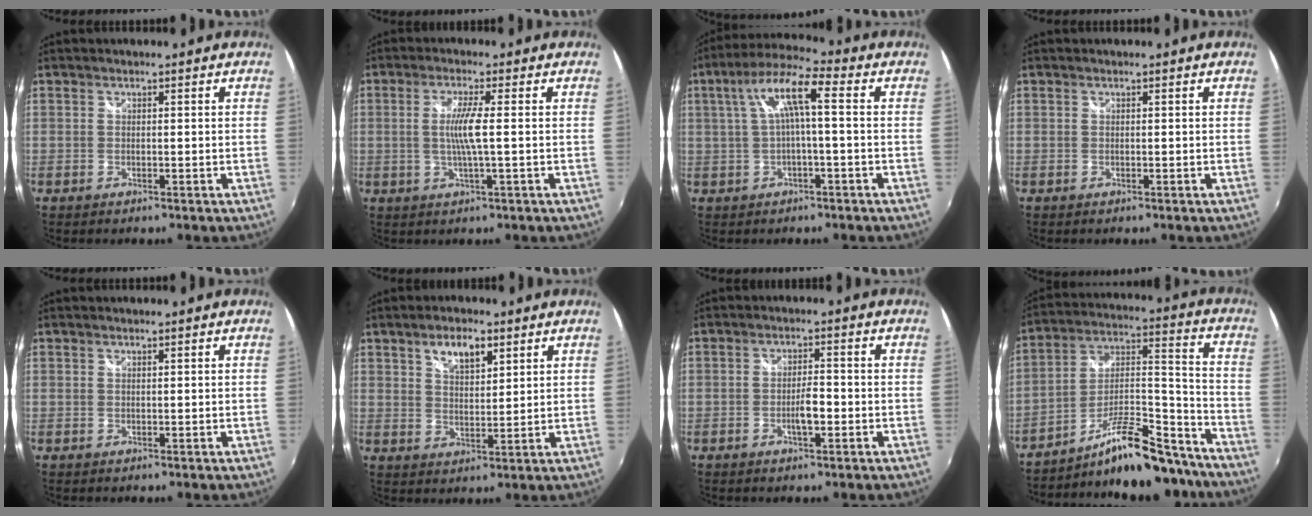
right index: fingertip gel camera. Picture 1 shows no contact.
{"total": 5.1, "force": [-0.1, -0.3, 5.1], "torque": [-0.098, -0.005, 0.000]}
{"total": 8.4, "force": [0.9, 1.4, 8.3], "torque": [-0.161, 0.020, 0.020]}
{"total": 0.0}
{"total": 0.0}
{"total": 6.4, "force": [3.8, 2.9, 4.3], "torque": [-0.070, 0.008, 0.066]}
{"total": 3.7, "force": [-1.3, 1.0, 3.3], "torque": [-0.062, -0.001, -0.021]}
{"total": 17.3, "force": [-14.3, 4.6, 8.6], "torque": [-0.142, 0.037, -0.212]}